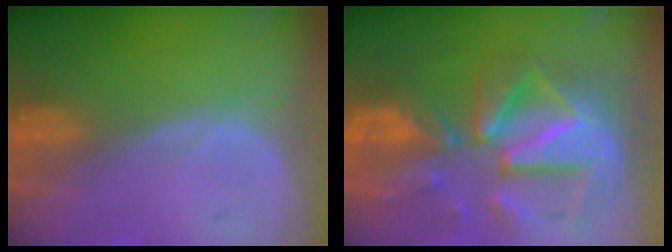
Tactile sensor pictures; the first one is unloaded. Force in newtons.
{"total": 12.3, "press": 12.3, "slide": 1.2}